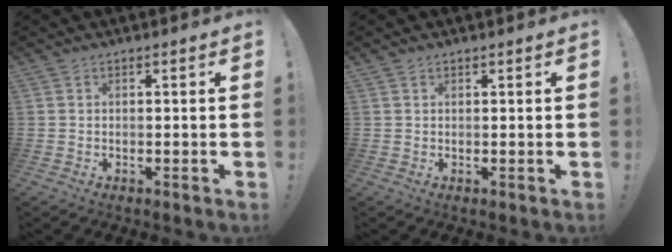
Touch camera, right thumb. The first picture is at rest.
{"total": 0.7, "force": [0.6, 0.4, 0.1], "torque": [-0.001, 0.000, 0.012]}